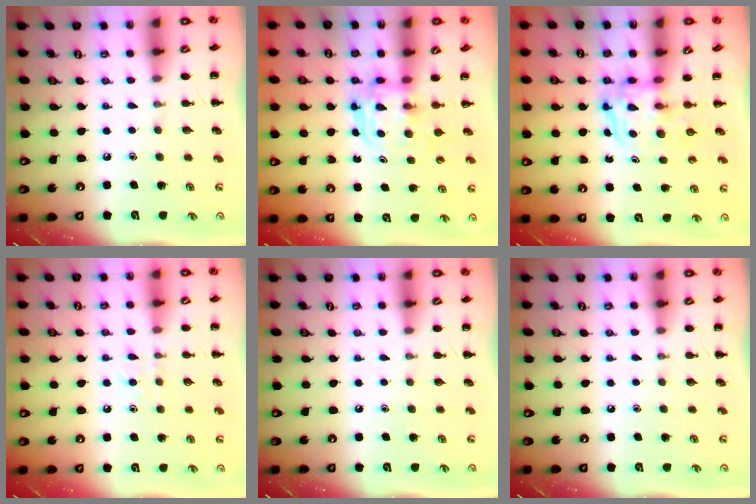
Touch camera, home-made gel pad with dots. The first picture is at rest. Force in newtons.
{"total": 3.6, "press": 3.6, "slide": 0.2}
{"total": 3.6, "press": 3.6, "slide": 0.2}
{"total": 4.2, "press": 4.0, "slide": 1.3}
{"total": 0.0}
{"total": 0.0}